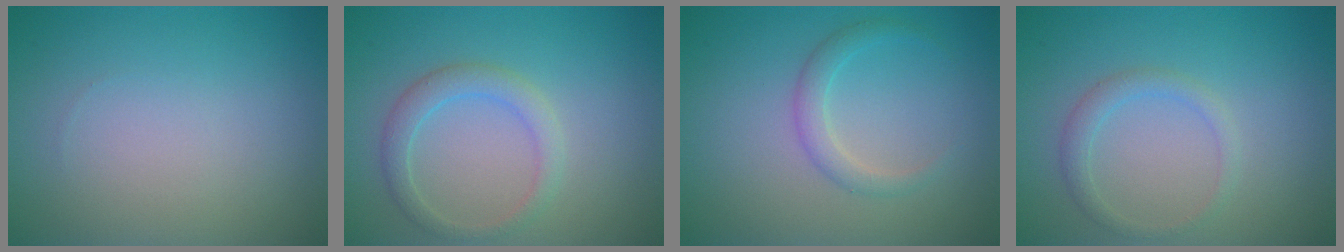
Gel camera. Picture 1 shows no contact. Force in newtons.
{"total": 2.3, "press": 2.3, "slide": 0.2}
{"total": 1.8, "press": 1.8, "slide": 0.1}
{"total": 1.7, "press": 1.7, "slide": 0.1}